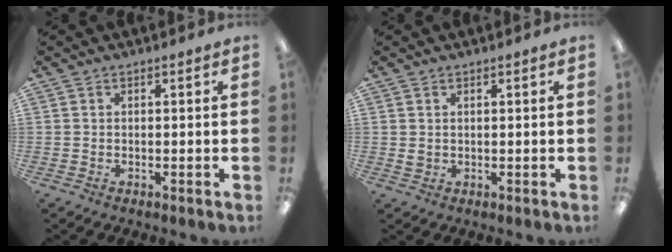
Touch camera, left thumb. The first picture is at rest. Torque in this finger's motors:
{"motor_torque": [0.12, 0.04, 0.26, -0.01, 0.00]}